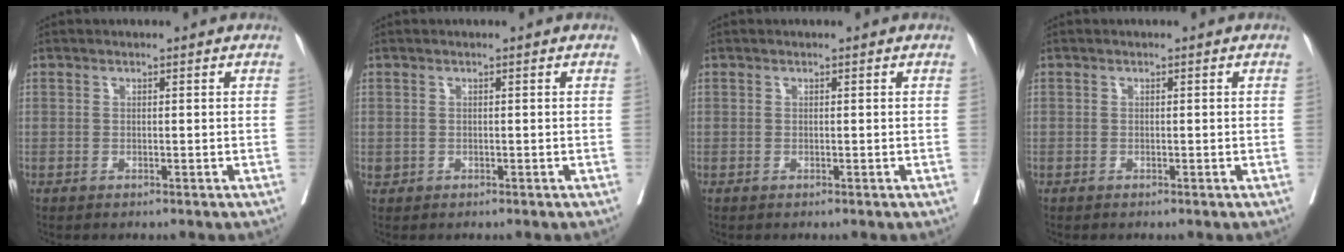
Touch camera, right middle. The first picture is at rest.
{"total": 0.5, "force": [0.0, 0.5, 0.1], "torque": [0.002, 0.003, 0.001]}
{"total": 0.0}
{"total": 0.0}